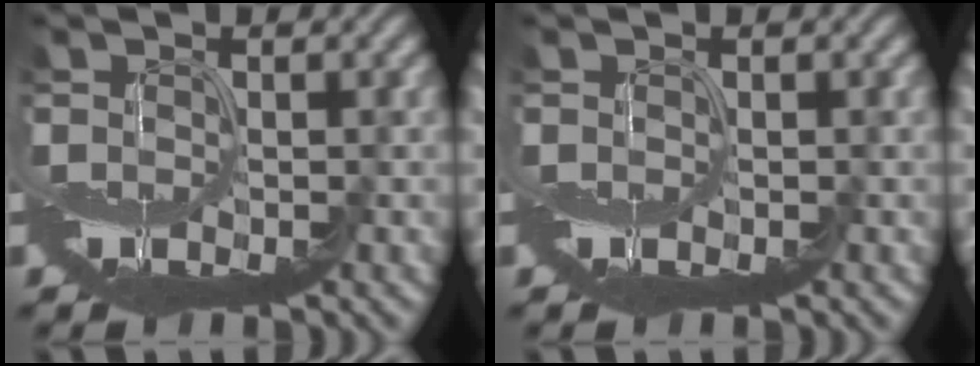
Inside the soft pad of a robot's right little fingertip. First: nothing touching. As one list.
[{"total": 0.0}]